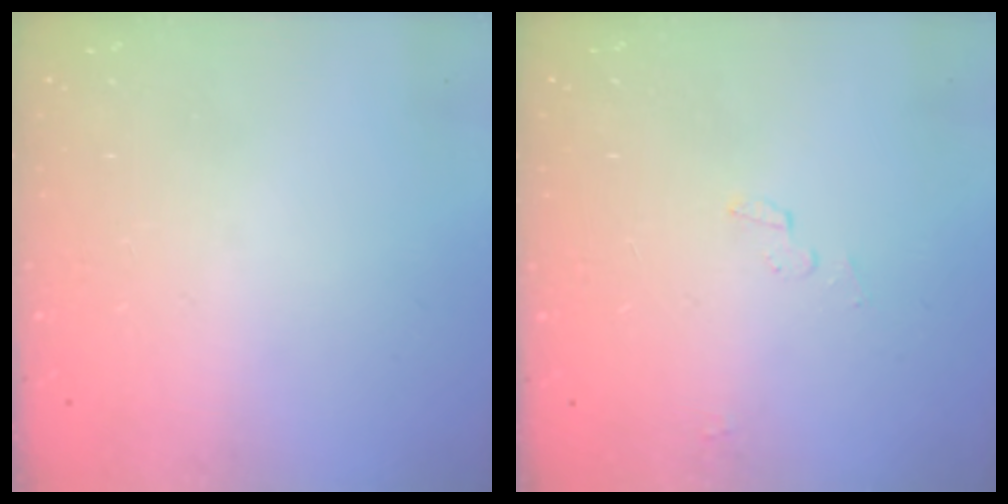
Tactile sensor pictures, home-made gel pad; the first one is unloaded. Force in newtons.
{"total": 3.1, "press": 2.9, "slide": 1.1}